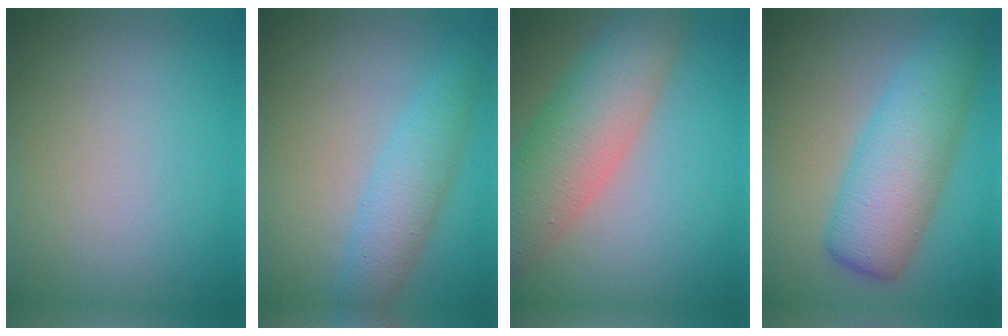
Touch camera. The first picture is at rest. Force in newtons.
{"total": 3.6, "press": 3.6, "slide": 0.0}
{"total": 7.4, "press": 7.3, "slide": 0.3}
{"total": 6.9, "press": 6.9, "slide": 0.1}